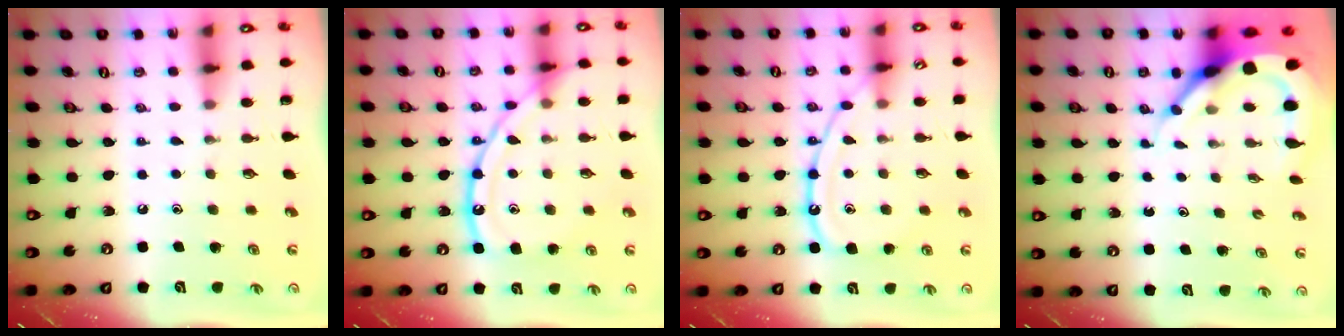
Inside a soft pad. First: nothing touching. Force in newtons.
{"total": 15.1, "press": 15.0, "slide": 1.4}
{"total": 12.9, "press": 12.8, "slide": 1.3}
{"total": 9.2, "press": 9.1, "slide": 1.2}